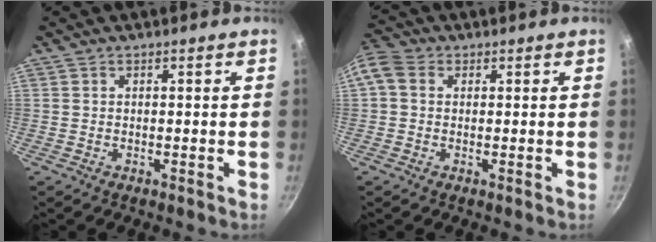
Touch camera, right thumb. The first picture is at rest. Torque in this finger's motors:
{"motor_torque": [0.02, 0.93, 0.76, -0.56, 0.53]}